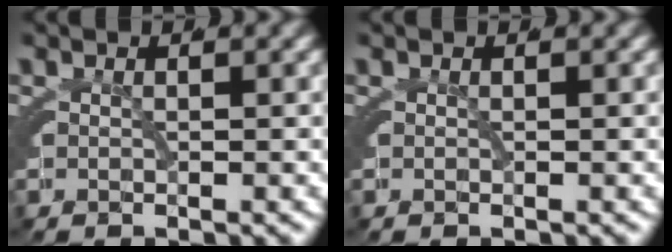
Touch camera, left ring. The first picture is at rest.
{"total": 0.0}